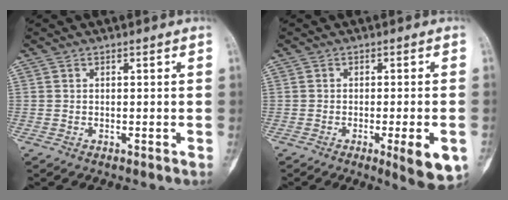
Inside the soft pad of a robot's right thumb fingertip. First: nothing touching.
{"total": 8.2, "force": [-3.0, 1.8, 7.4], "torque": [-0.089, -0.006, -0.036]}